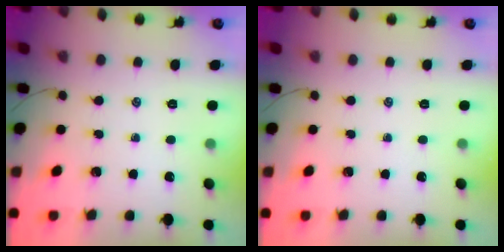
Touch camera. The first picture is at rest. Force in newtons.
{"total": 0.0}